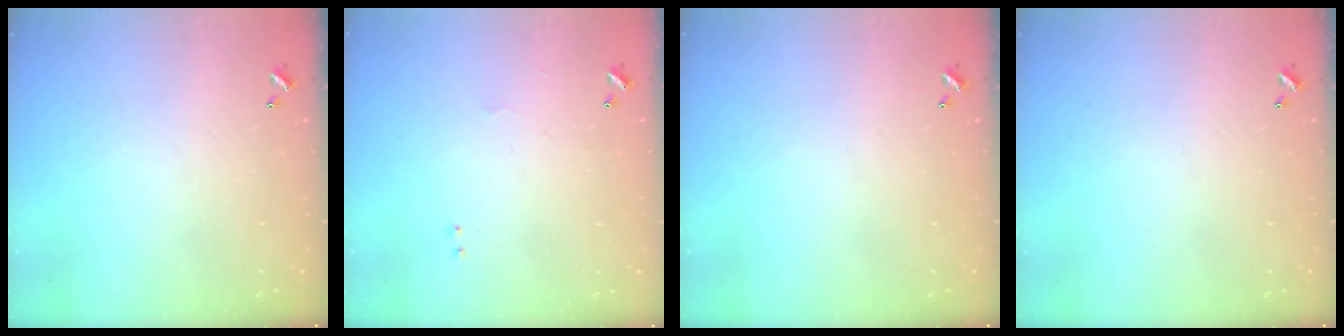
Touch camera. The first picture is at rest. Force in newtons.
{"total": 1.8, "press": 1.8, "slide": 0.6}
{"total": 0.0}
{"total": 0.0}